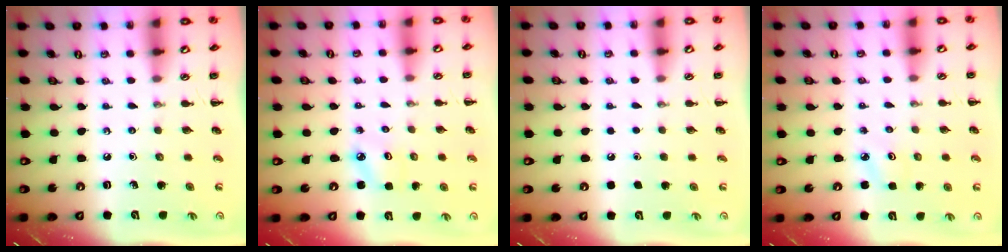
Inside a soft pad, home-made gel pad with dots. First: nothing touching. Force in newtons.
{"total": 2.6, "press": 2.5, "slide": 0.6}
{"total": 1.6, "press": 1.6, "slide": 0.1}
{"total": 2.2, "press": 2.2, "slide": 0.5}